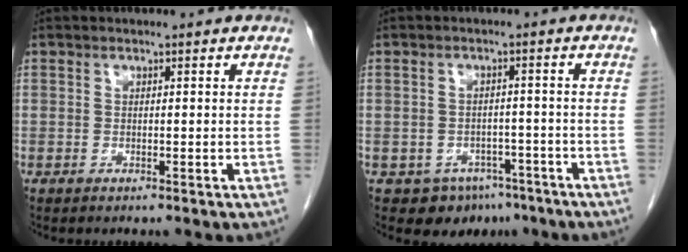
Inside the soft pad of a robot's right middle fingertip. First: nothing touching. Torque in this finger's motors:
{"motor_torque": [-0.04, -0.09, -0.06, -0.02]}